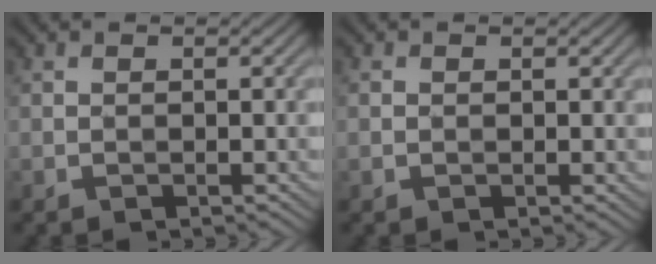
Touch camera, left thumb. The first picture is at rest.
{"total": 1.2, "force": [0.2, 0.8, 0.8], "torque": [-0.018, -0.001, 0.006]}